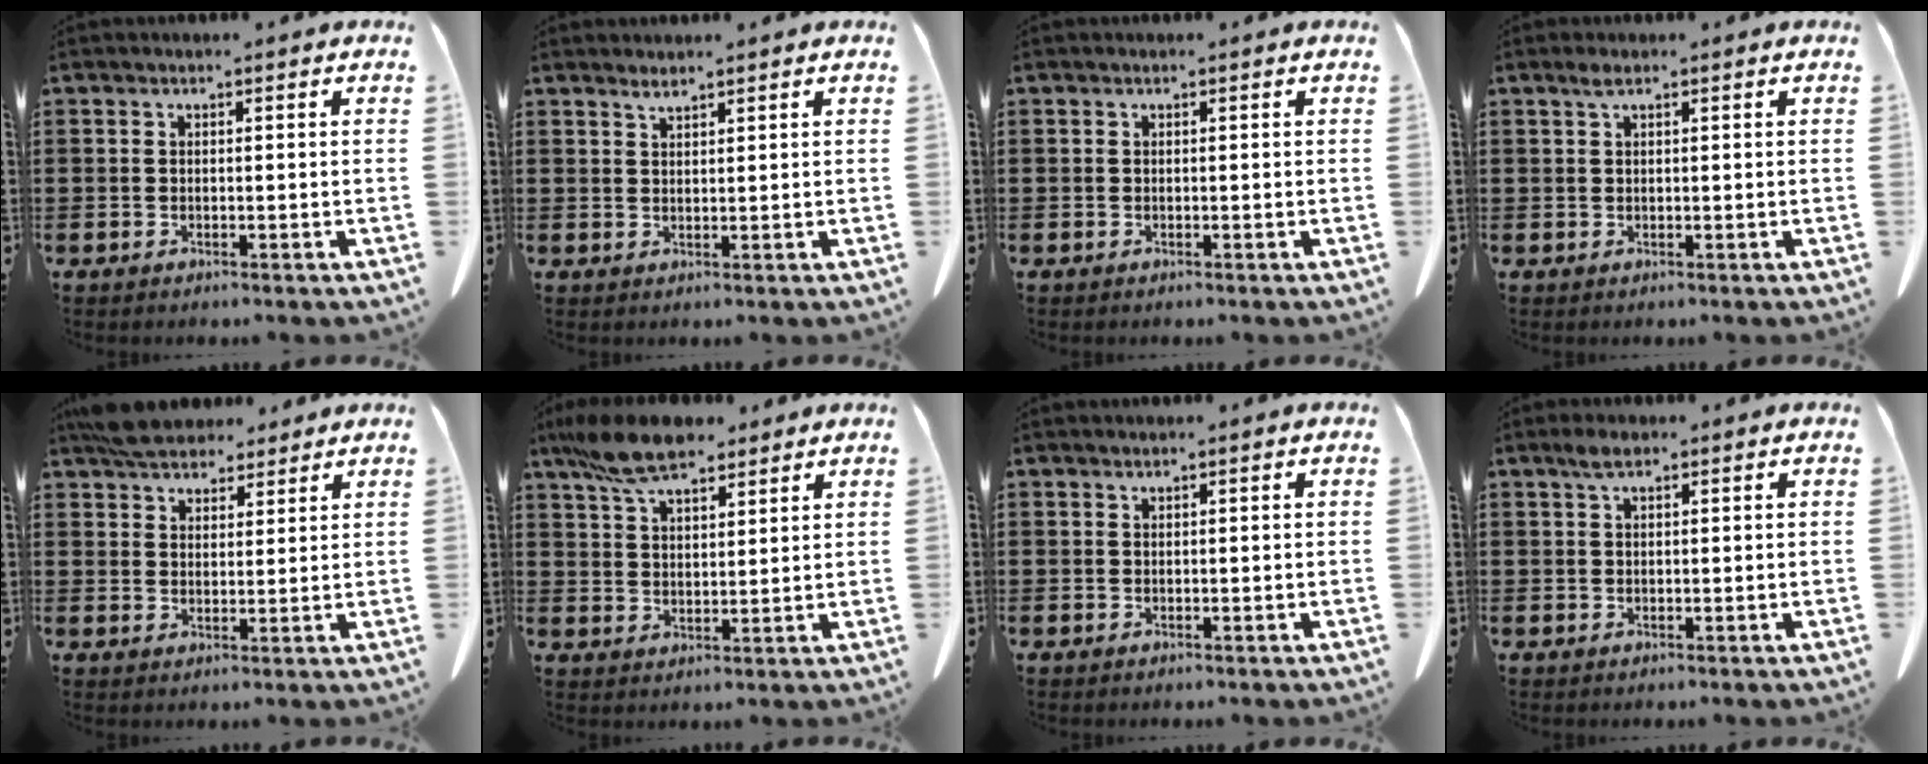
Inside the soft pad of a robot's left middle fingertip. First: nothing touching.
{"total": 1.5, "force": [1.4, 0.0, 0.6], "torque": [-0.015, -0.004, 0.027]}
{"total": 0.0}
{"total": 1.2, "force": [0.6, 0.4, 0.9], "torque": [-0.021, 0.000, 0.011]}
{"total": 5.8, "force": [5.3, 1.9, 1.5], "torque": [-0.045, -0.006, 0.103]}
{"total": 9.0, "force": [7.1, 3.0, 4.7], "torque": [-0.112, -0.010, 0.136]}
{"total": 0.6, "force": [0.5, 0.0, 0.3], "torque": [-0.008, -0.003, 0.011]}
{"total": 1.9, "force": [1.2, 0.7, 1.4], "torque": [-0.031, 0.002, 0.022]}